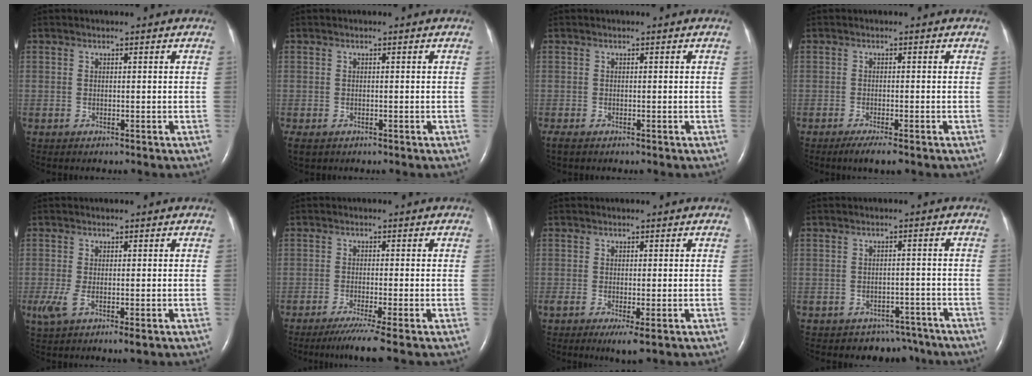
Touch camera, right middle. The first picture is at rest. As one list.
[{"total": 1.8, "force": [-1.0, 1.1, 1.0], "torque": [-0.023, -0.004, -0.011]}, {"total": 1.4, "force": [-1.0, 0.6, 0.9], "torque": [-0.022, -0.006, -0.016]}, {"total": 3.3, "force": [-2.3, 0.3, 2.3], "torque": [-0.041, -0.009, -0.037]}, {"total": 4.5, "force": [-1.3, 1.1, 4.2], "torque": [-0.088, -0.015, -0.021]}, {"total": 4.9, "force": [-3.5, -1.1, 3.3], "torque": [-0.054, -0.015, -0.063]}, {"total": 2.9, "force": [-1.1, 0.4, 2.7], "torque": [-0.042, -0.010, -0.014]}, {"total": 5.3, "force": [-4.3, 3.1, -0.3], "torque": [0.012, 0.021, -0.051]}]